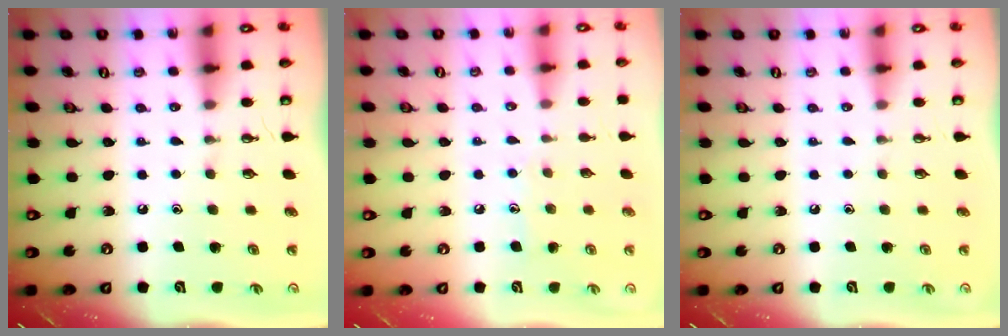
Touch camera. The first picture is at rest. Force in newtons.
{"total": 5.6, "press": 5.6, "slide": 0.6}
{"total": 0.0}